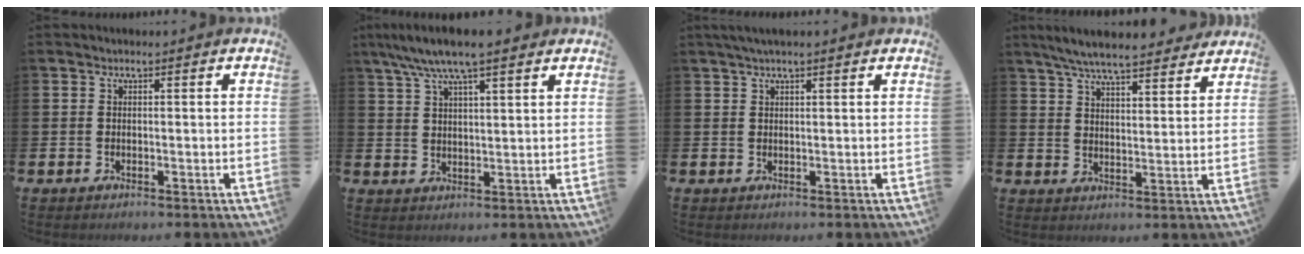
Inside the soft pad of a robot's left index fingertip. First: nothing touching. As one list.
[{"total": 7.1, "force": [6.1, 1.0, 3.6], "torque": [-0.081, -0.014, 0.109]}, {"total": 1.7, "force": [1.3, 0.0, 1.0], "torque": [-0.018, 0.002, 0.023]}, {"total": 6.9, "force": [6.6, 0.8, 2.1], "torque": [-0.049, -0.037, 0.115]}]